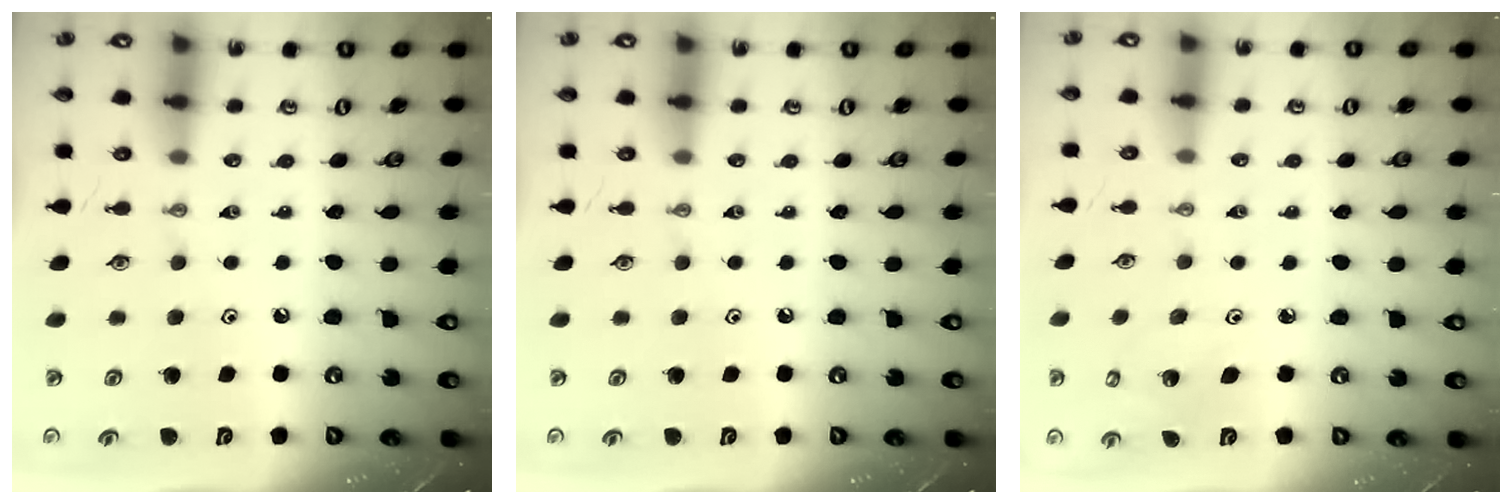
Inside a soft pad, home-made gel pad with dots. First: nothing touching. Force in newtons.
{"total": 0.0}
{"total": 2.0, "press": 2.0, "slide": 0.1}